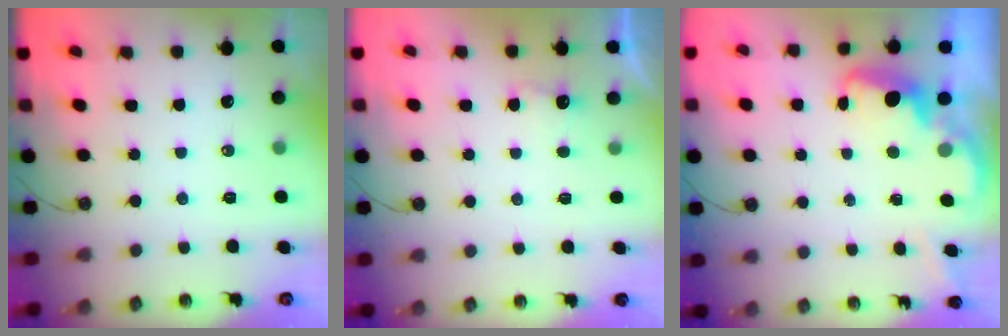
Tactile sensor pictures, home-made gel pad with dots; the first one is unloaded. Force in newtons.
{"total": 2.6, "press": 2.5, "slide": 0.8}
{"total": 2.7, "press": 2.6, "slide": 0.8}